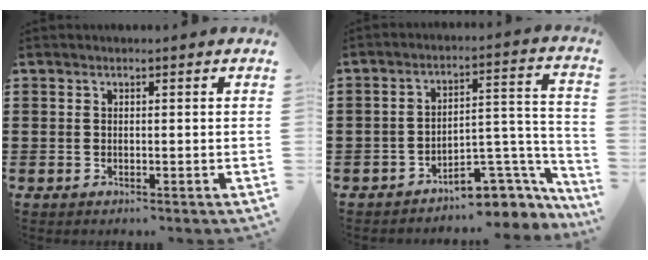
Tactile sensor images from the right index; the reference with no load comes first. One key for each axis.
{"total": 5.7, "fx": -4.8, "fy": 2.2, "fz": 2.3, "tx": -0.031, "ty": 0.003, "tz": -0.092}